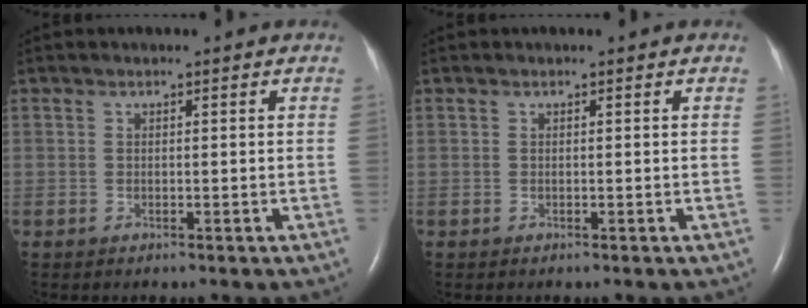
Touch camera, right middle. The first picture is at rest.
{"total": 0.0}